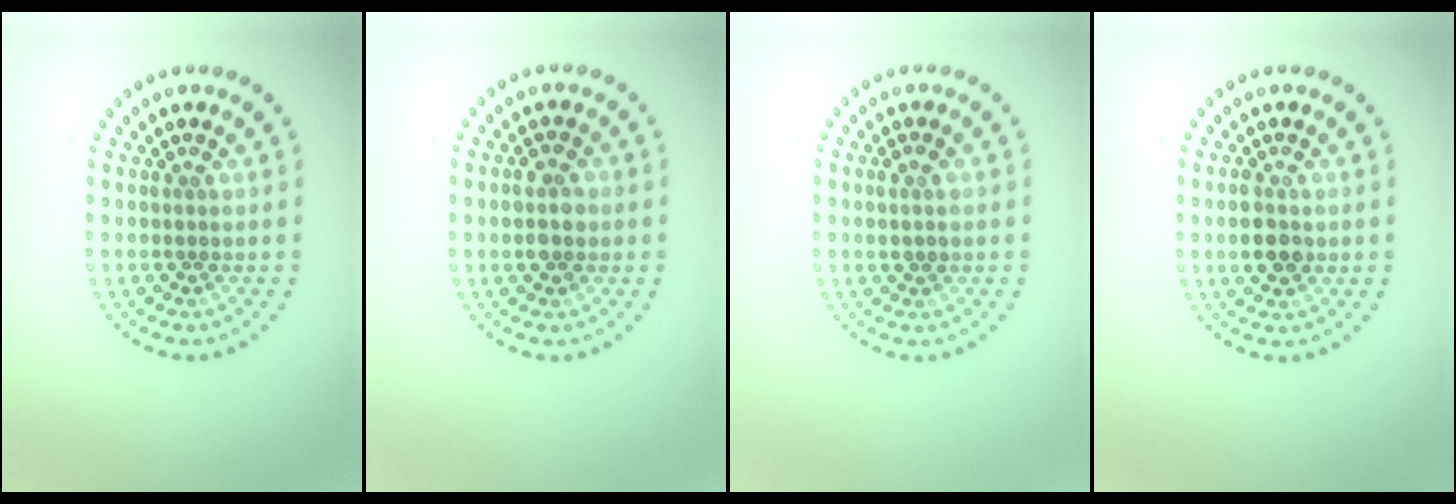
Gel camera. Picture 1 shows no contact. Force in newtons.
{"total": 2.0, "press": 2.0, "slide": 0.1}
{"total": 1.5, "press": 1.4, "slide": 0.4}
{"total": 2.9, "press": 2.9, "slide": 0.3}